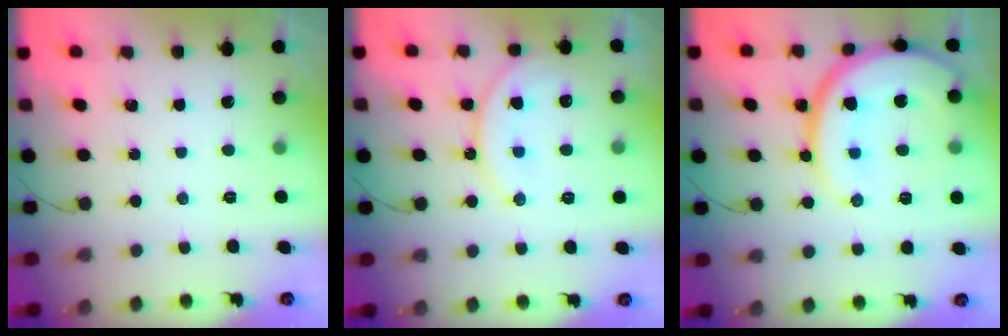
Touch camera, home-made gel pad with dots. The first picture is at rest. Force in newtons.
{"total": 14.5, "press": 14.4, "slide": 1.5}
{"total": 21.4, "press": 21.2, "slide": 2.9}